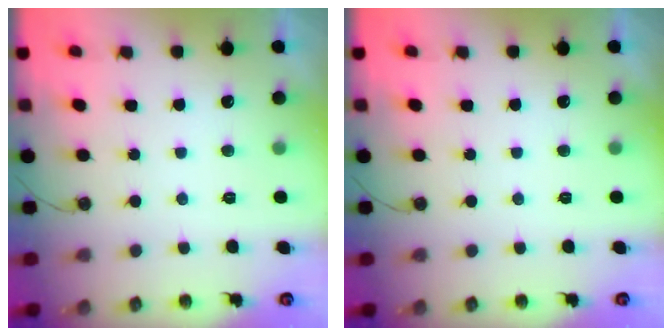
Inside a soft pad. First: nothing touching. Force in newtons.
{"total": 0.0}